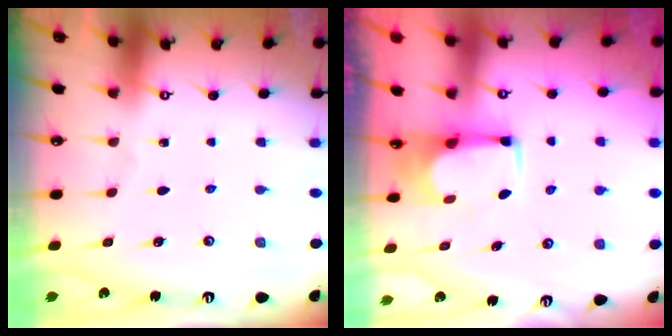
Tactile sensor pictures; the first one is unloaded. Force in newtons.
{"total": 1.8, "press": 1.7, "slide": 0.3}